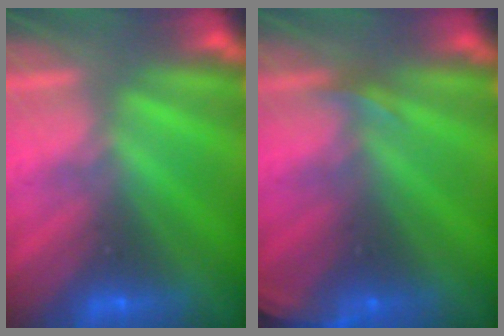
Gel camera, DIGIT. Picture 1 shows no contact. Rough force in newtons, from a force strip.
{"total": 2.7}